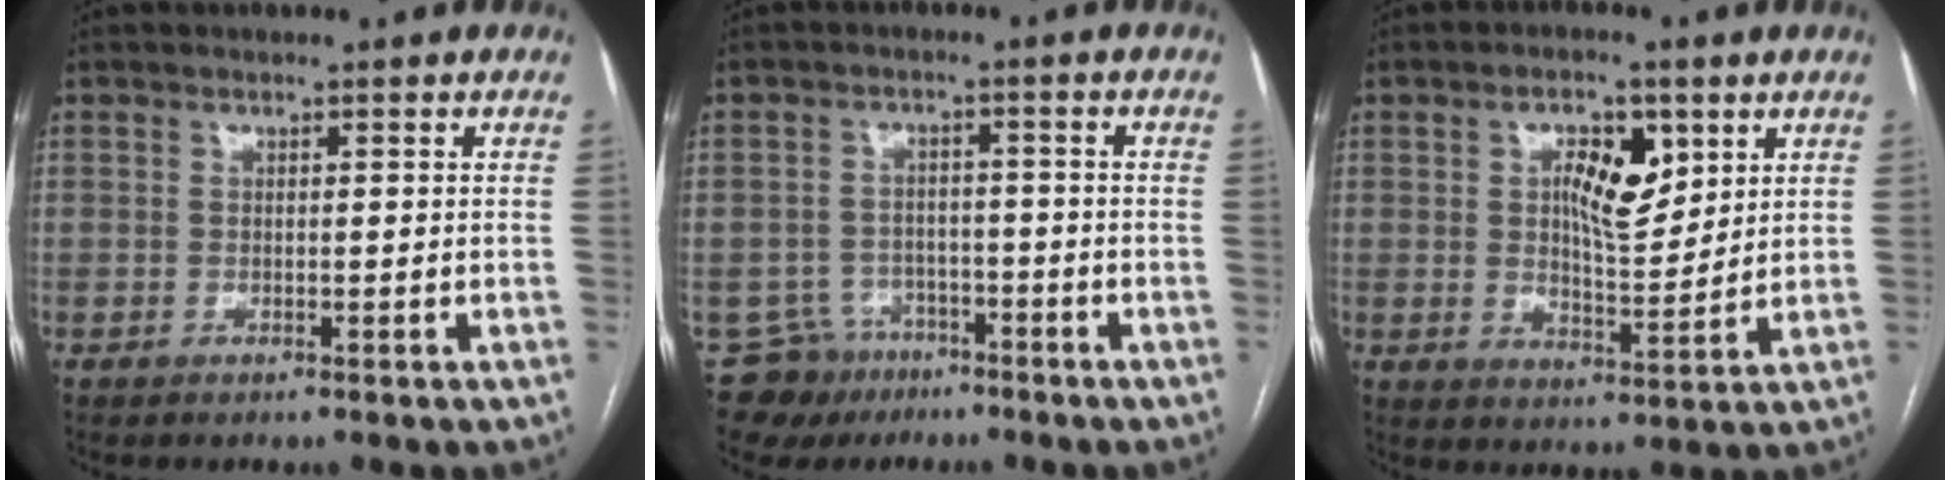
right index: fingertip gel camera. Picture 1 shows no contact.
{"total": 6.3, "force": [-4.1, 4.8, -0.2], "torque": [0.010, 0.012, -0.061]}
{"total": 9.0, "force": [3.2, 3.9, 7.4], "torque": [-0.119, 0.009, 0.056]}